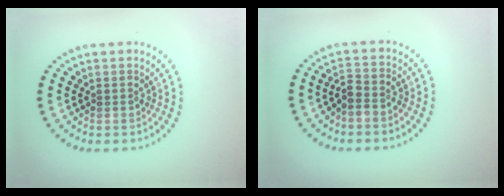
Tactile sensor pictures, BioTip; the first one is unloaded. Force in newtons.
{"total": 1.9, "press": 1.6, "slide": 1.0}